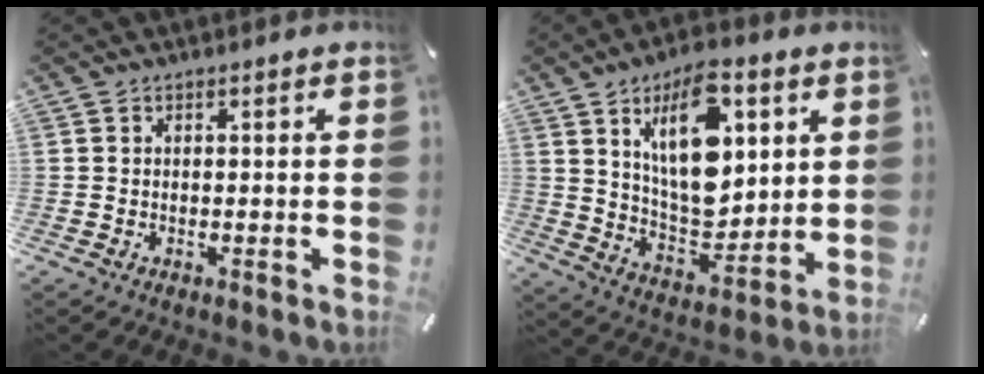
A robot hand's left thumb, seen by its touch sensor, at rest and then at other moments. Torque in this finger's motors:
{"motor_torque": [2.48, 2.53, 1.63, -0.25, 0.26]}